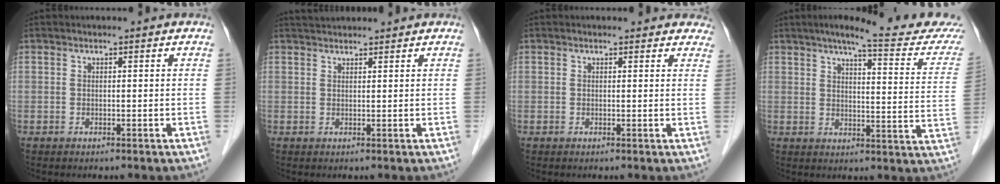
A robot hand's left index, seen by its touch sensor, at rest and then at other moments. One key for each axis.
{"total": 3.0, "fx": 2.9, "fy": 0.3, "fz": 0.7, "tx": -0.011, "ty": 0.033, "tz": 0.053}
{"total": 4.9, "fx": 4.5, "fy": 1.7, "fz": 1.4, "tx": 0.003, "ty": 0.006, "tz": 0.032}
{"total": 17.3, "fx": 15.4, "fy": 0.8, "fz": 7.9, "tx": -0.099, "ty": -0.039, "tz": 0.177}